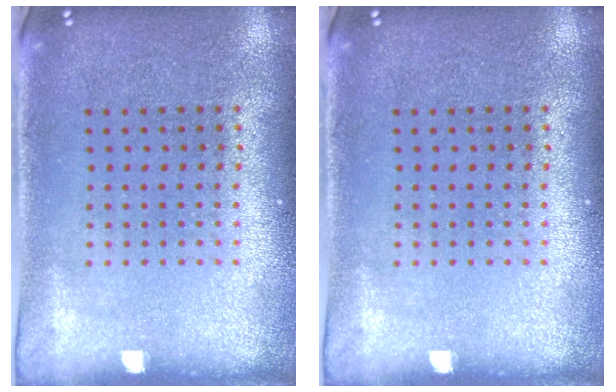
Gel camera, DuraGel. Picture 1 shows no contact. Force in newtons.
{"total": 0.0}